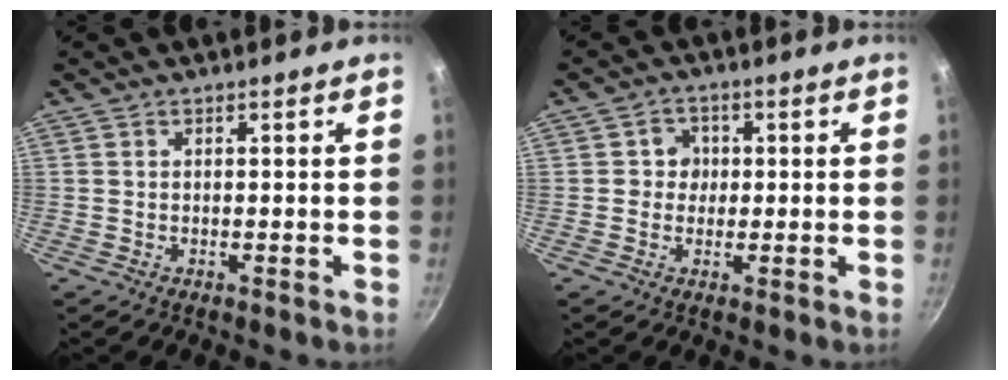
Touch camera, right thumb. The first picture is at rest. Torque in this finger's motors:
{"motor_torque": [0.20, 0.83, -0.06, 0.32, 0.11]}